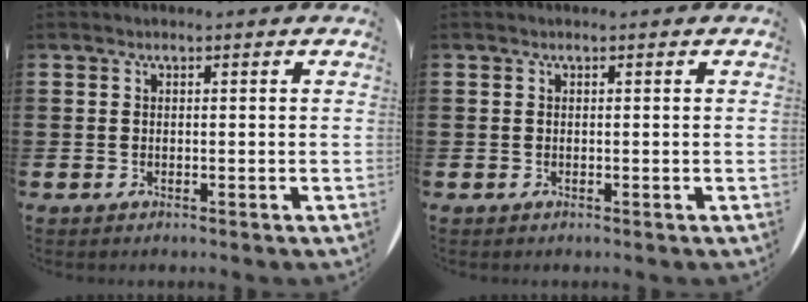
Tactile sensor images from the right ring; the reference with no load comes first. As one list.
[{"total": 0.0}]